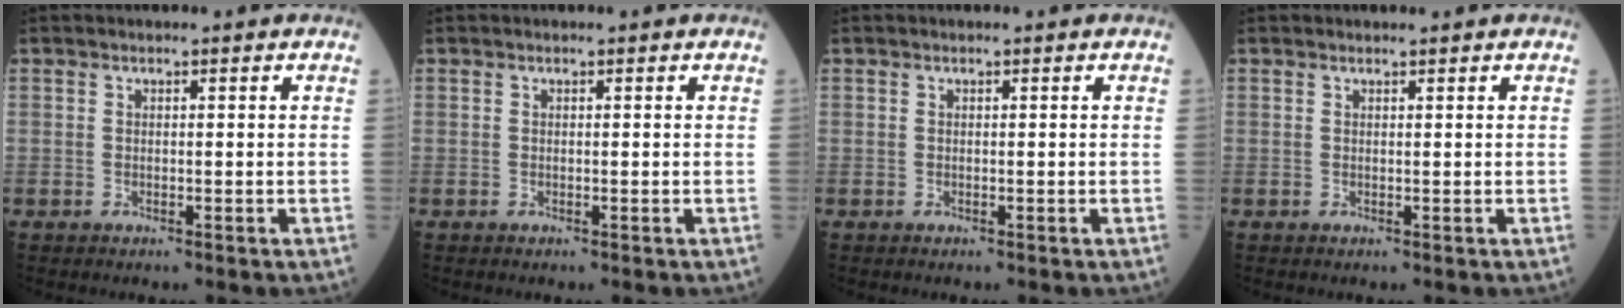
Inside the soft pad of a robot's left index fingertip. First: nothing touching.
{"total": 0.0}
{"total": 0.0}
{"total": 0.0}